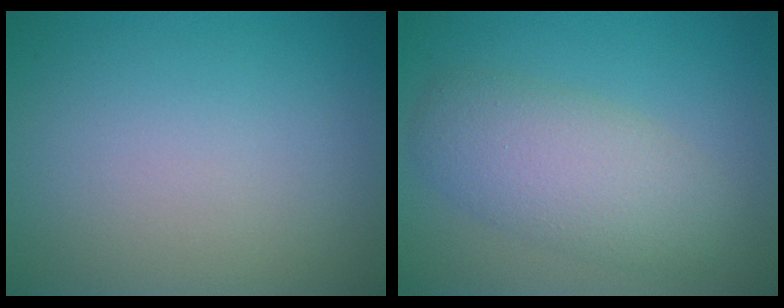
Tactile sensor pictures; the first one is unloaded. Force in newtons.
{"total": 5.2, "press": 5.2, "slide": 0.0}